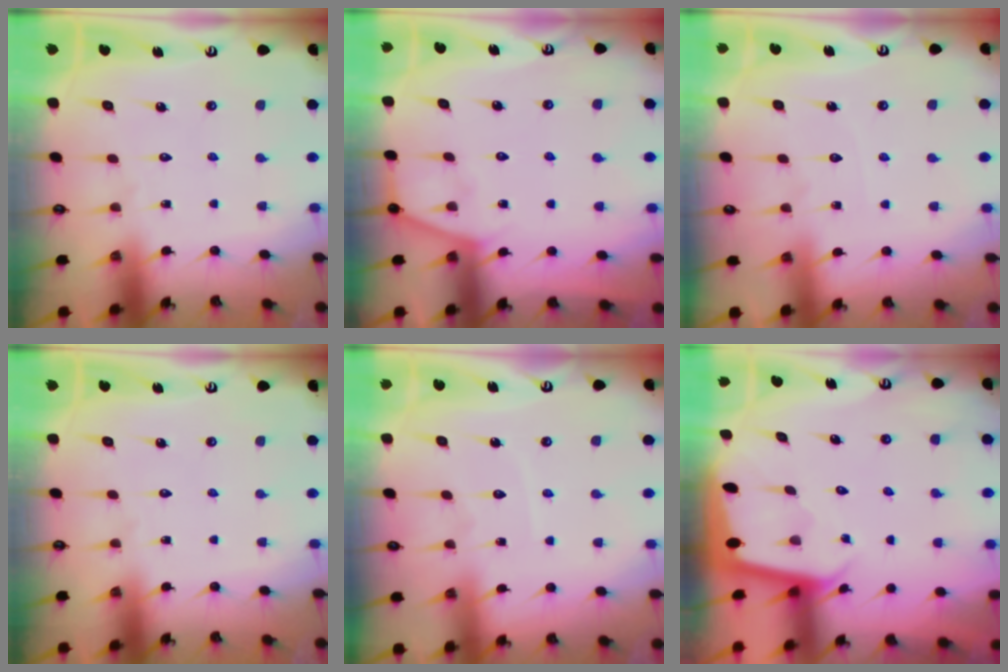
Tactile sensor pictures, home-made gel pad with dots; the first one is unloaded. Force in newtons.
{"total": 4.5, "press": 4.5, "slide": 0.5}
{"total": 3.6, "press": 3.5, "slide": 0.6}
{"total": 0.0}
{"total": 3.9, "press": 3.8, "slide": 0.3}
{"total": 1.9, "press": 1.9, "slide": 0.1}